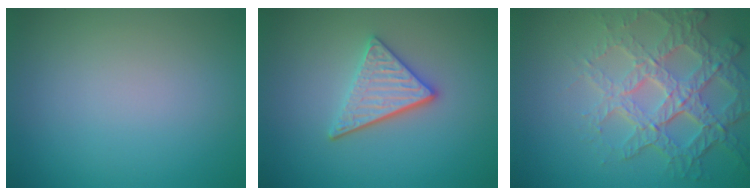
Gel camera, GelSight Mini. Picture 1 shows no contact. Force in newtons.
{"total": 3.6, "press": 3.0, "slide": 2.0}
{"total": 6.9, "press": 5.0, "slide": 4.8}